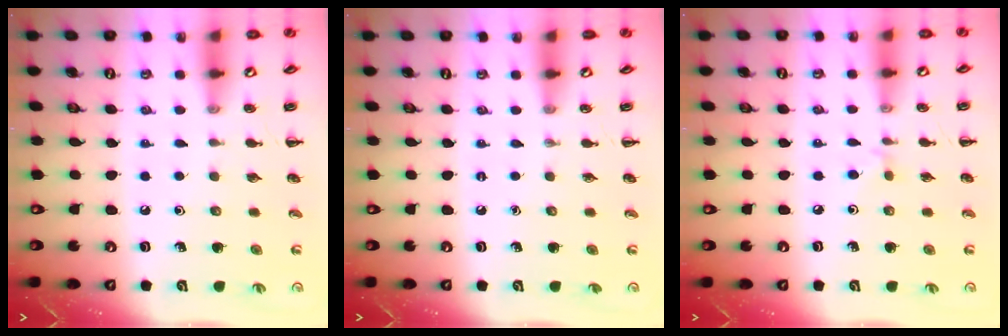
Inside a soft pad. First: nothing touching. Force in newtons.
{"total": 0.0}
{"total": 3.4, "press": 3.1, "slide": 1.2}